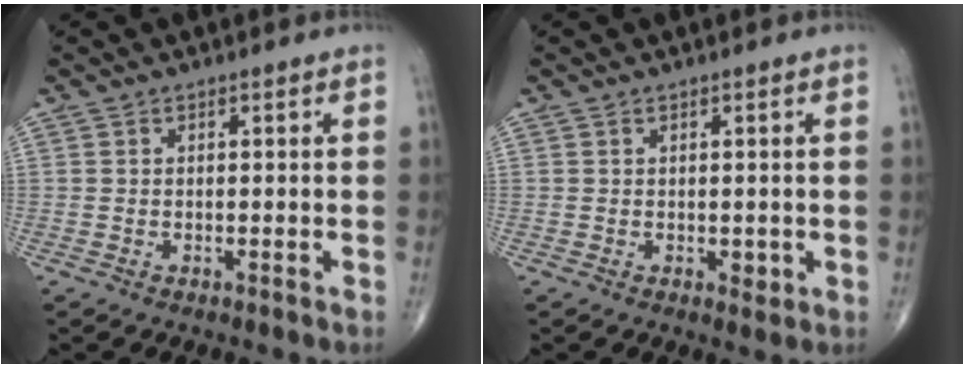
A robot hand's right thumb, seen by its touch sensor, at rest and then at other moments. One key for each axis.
{"total": 1.4, "fx": 0.0, "fy": 0.9, "fz": 1.1, "tx": -0.010, "ty": -0.003, "tz": 0.002}